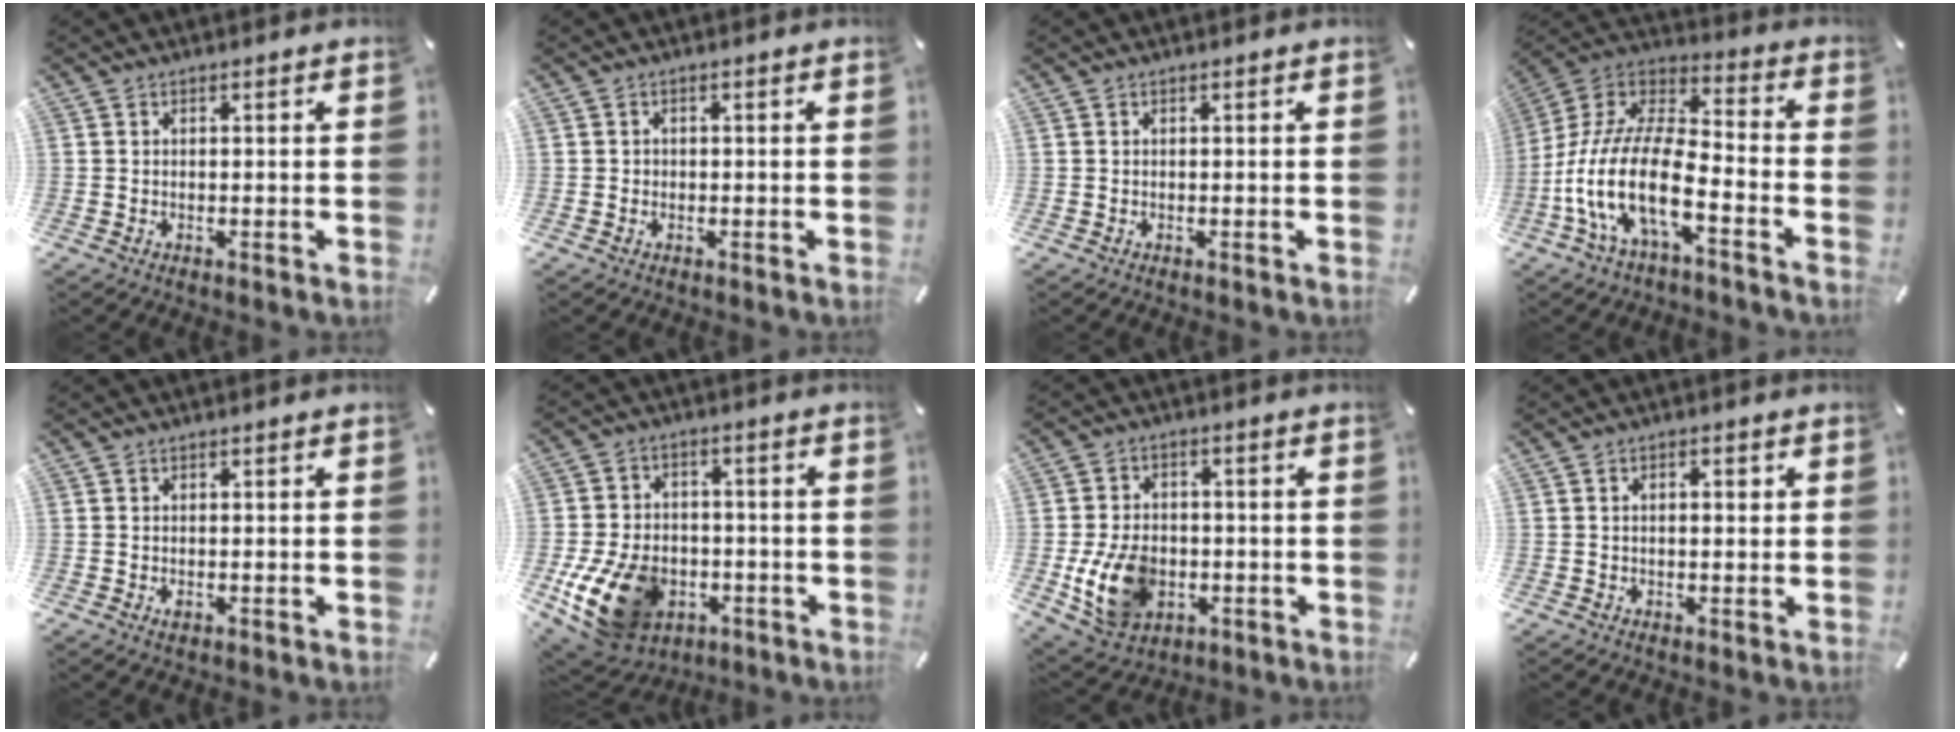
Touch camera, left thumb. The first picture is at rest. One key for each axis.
{"total": 0.9, "fx": -0.3, "fy": 0.8, "fz": 0.1, "tx": -0.004, "ty": 0.004, "tz": -0.008}
{"total": 0.0}
{"total": 17.2, "fx": -9.0, "fy": 6.1, "fz": 13.4, "tx": -0.309, "ty": 0.004, "tz": -0.170}
{"total": 0.9, "fx": -0.2, "fy": 0.6, "fz": 0.7, "tx": -0.012, "ty": 0.000, "tz": -0.004}
{"total": 16.4, "fx": -5.7, "fy": 11.9, "fz": 9.6, "tx": -0.194, "ty": 0.035, "tz": -0.083}
{"total": 12.4, "fx": -2.7, "fy": 9.4, "fz": 7.6, "tx": -0.167, "ty": 0.006, "tz": -0.047}
{"total": 2.1, "fx": 0.3, "fy": 1.0, "fz": 1.8, "tx": -0.029, "ty": 0.005, "tz": 0.002}